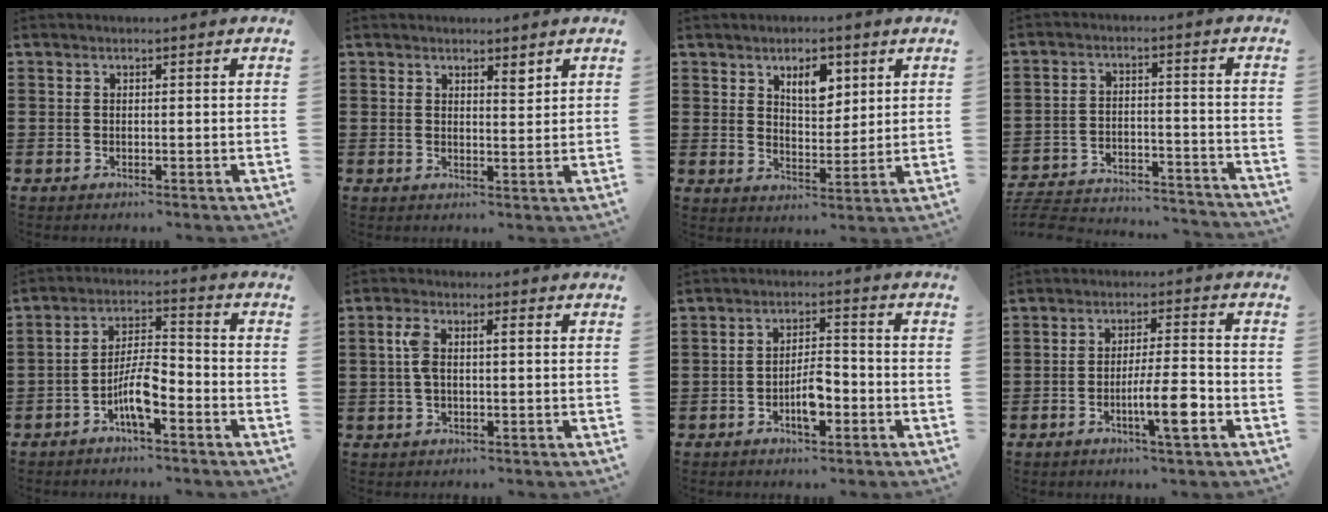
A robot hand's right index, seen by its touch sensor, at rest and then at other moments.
{"total": 2.2, "force": [1.8, 0.6, 1.0], "torque": [-0.014, 0.001, 0.030]}
{"total": 5.3, "force": [2.9, 2.8, 3.5], "torque": [-0.054, 0.001, 0.045]}
{"total": 5.4, "force": [-5.1, 0.7, 1.4], "torque": [-0.036, 0.001, -0.106]}
{"total": 6.7, "force": [-3.5, 2.0, 5.4], "torque": [-0.119, 0.001, -0.070]}
{"total": 3.9, "force": [0.3, 1.4, 3.6], "torque": [-0.084, 0.002, -0.003]}
{"total": 5.3, "force": [-2.2, 2.0, 4.3], "torque": [-0.079, 0.008, -0.041]}
{"total": 7.5, "force": [-2.9, 1.3, 6.8], "torque": [-0.114, -0.001, -0.050]}